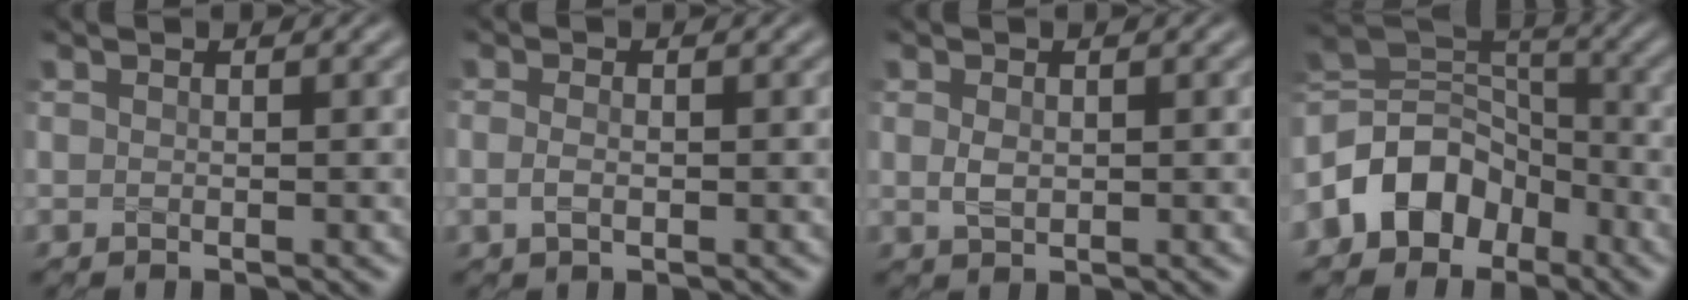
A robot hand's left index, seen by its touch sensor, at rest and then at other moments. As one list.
[{"total": 1.4, "force": [-0.2, 0.8, 1.1], "torque": [-0.026, -0.001, -0.006]}, {"total": 1.5, "force": [0.2, 1.0, 1.1], "torque": [-0.027, -0.001, 0.006]}, {"total": 7.5, "force": [-3.8, 5.5, 3.4], "torque": [-0.047, 0.011, -0.084]}]